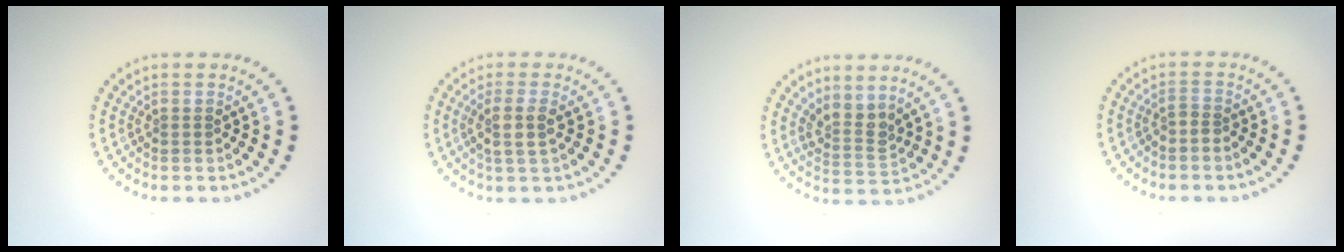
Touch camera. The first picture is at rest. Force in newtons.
{"total": 2.3, "press": 2.0, "slide": 1.1}
{"total": 2.5, "press": 1.9, "slide": 1.7}
{"total": 0.9, "press": 0.6, "slide": 0.7}